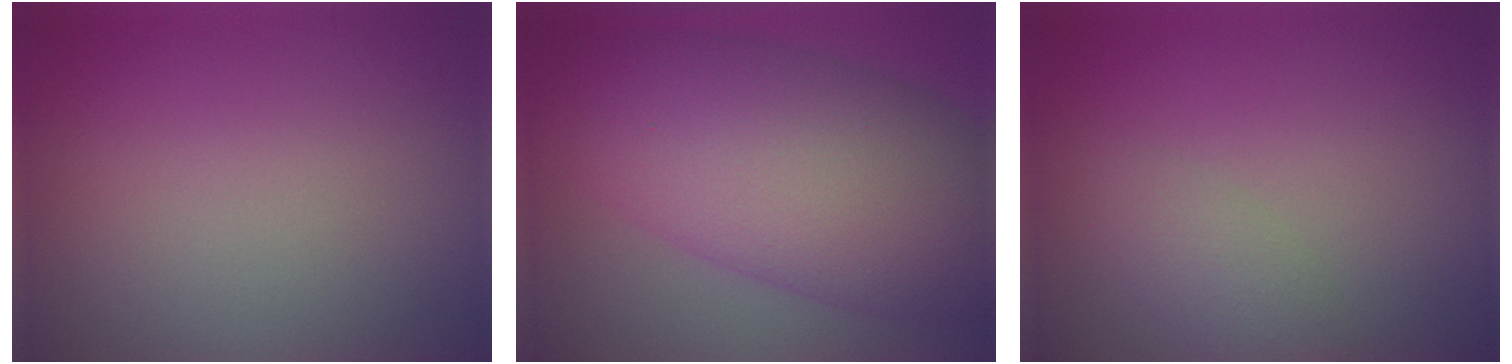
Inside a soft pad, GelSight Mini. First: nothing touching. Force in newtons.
{"total": 12.1, "press": 12.1, "slide": 0.2}
{"total": 2.0, "press": 2.0, "slide": 0.1}